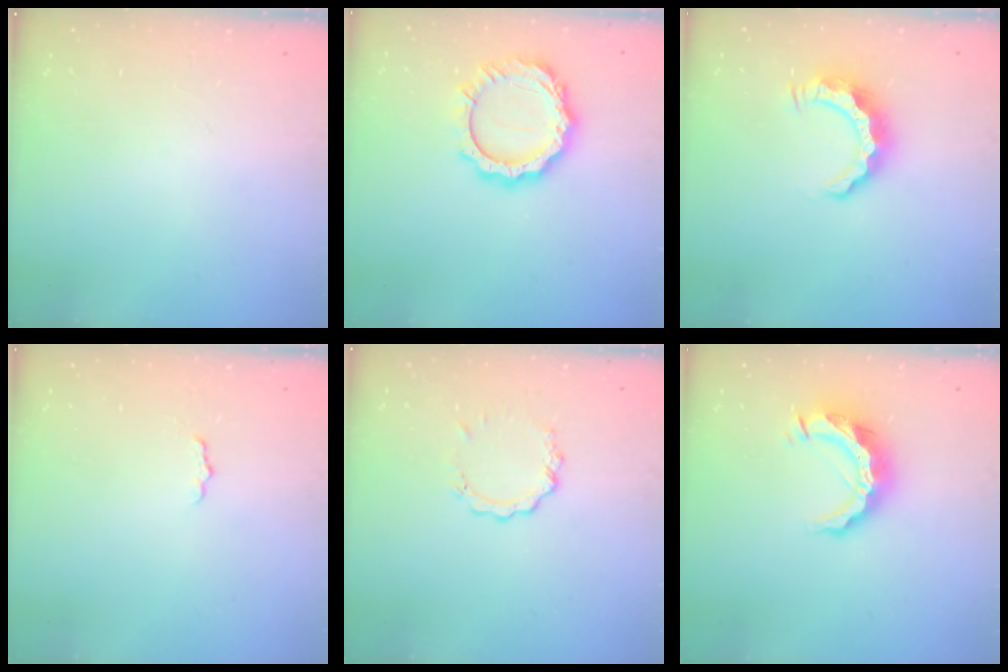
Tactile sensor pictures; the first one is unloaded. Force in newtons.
{"total": 13.9, "press": 13.9, "slide": 1.1}
{"total": 8.4, "press": 8.4, "slide": 0.5}
{"total": 2.9, "press": 2.9, "slide": 0.3}
{"total": 6.0, "press": 6.0, "slide": 0.5}
{"total": 11.6, "press": 11.6, "slide": 1.1}